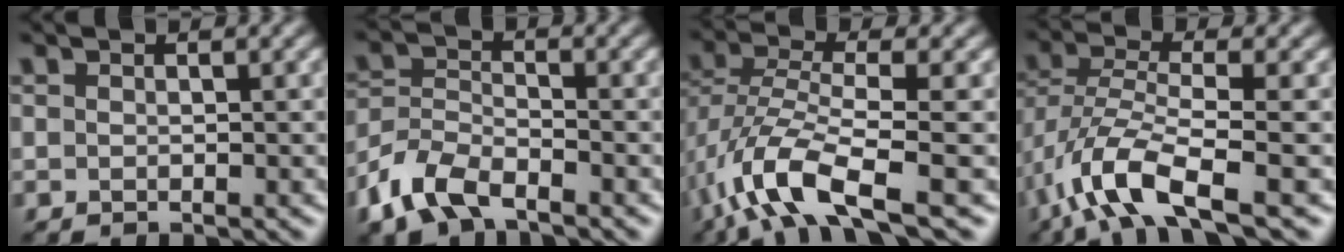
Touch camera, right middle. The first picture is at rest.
{"total": 4.9, "force": [-3.4, 2.4, 2.6], "torque": [-0.056, -0.004, -0.079]}
{"total": 8.1, "force": [-4.2, 2.5, 6.4], "torque": [-0.140, 0.001, -0.090]}
{"total": 7.3, "force": [-4.0, 2.3, 5.7], "torque": [-0.127, -0.003, -0.087]}